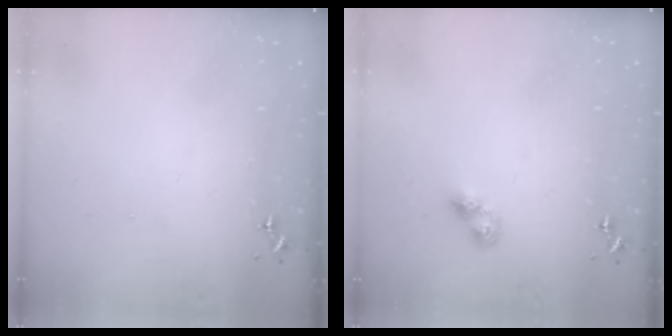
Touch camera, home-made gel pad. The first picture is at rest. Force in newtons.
{"total": 6.0, "press": 6.0, "slide": 0.4}